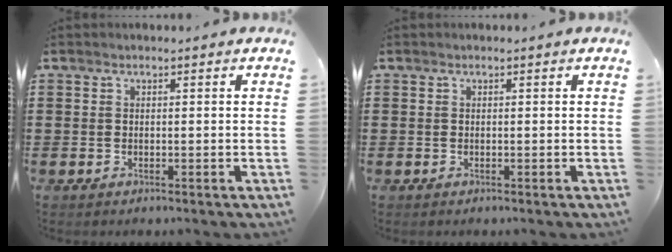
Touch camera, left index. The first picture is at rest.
{"total": 0.0}